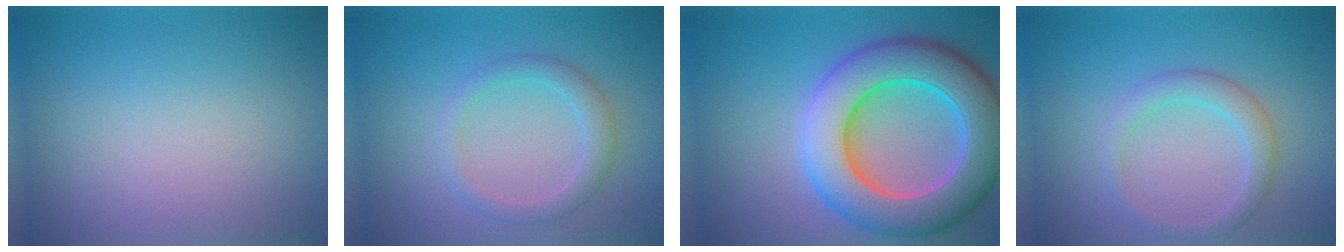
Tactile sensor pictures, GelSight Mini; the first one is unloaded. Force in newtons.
{"total": 2.4, "press": 2.4, "slide": 0.1}
{"total": 11.3, "press": 11.3, "slide": 0.8}
{"total": 2.6, "press": 2.5, "slide": 0.2}